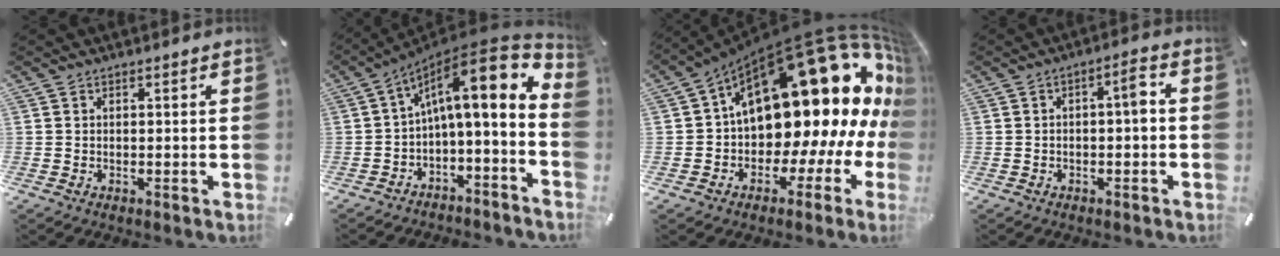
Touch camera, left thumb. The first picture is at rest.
{"total": 14.3, "force": [5.5, 4.5, 12.4], "torque": [-0.177, -0.050, 0.088]}
{"total": 28.7, "force": [9.4, 15.4, 22.3], "torque": [-0.320, -0.120, 0.182]}
{"total": 4.2, "force": [-0.7, 1.4, 3.9], "torque": [-0.062, 0.014, -0.019]}